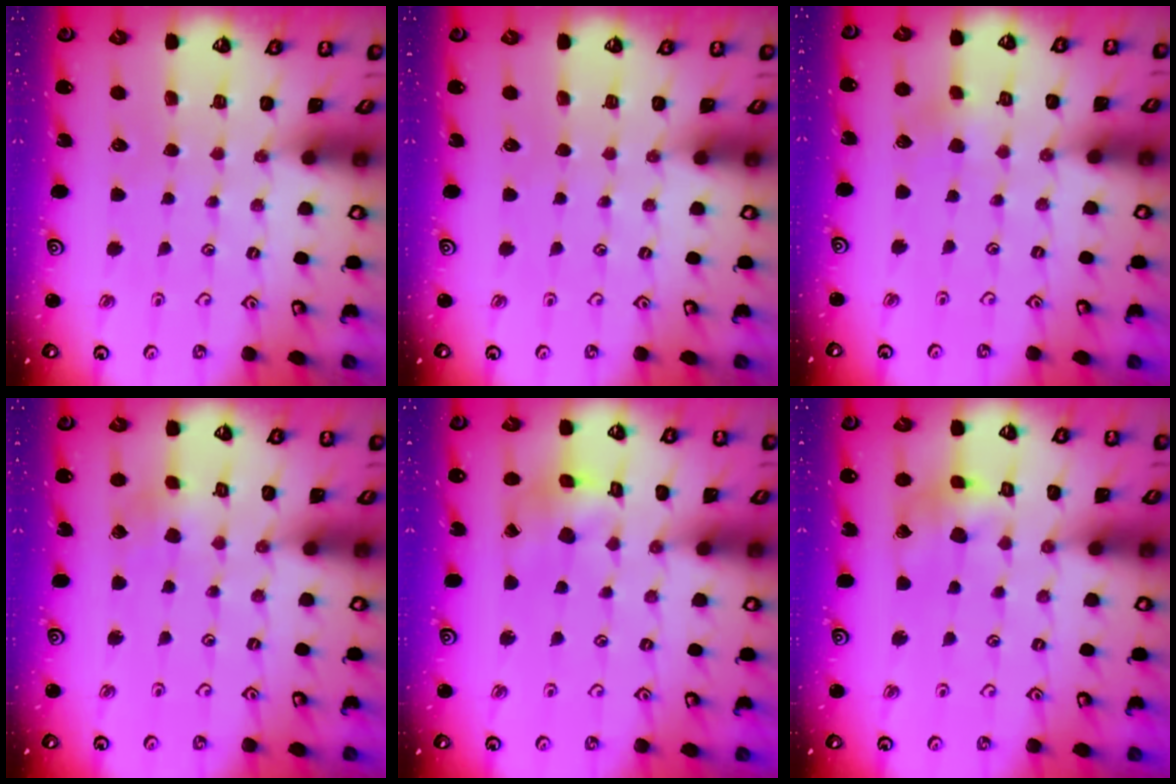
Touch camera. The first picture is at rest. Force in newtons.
{"total": 0.0}
{"total": 2.9, "press": 2.9, "slide": 0.3}
{"total": 2.4, "press": 2.4, "slide": 0.2}
{"total": 7.5, "press": 7.5, "slide": 0.8}
{"total": 8.9, "press": 8.9, "slide": 1.1}